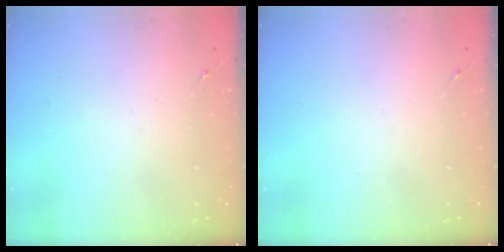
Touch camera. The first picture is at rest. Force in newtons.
{"total": 0.0}